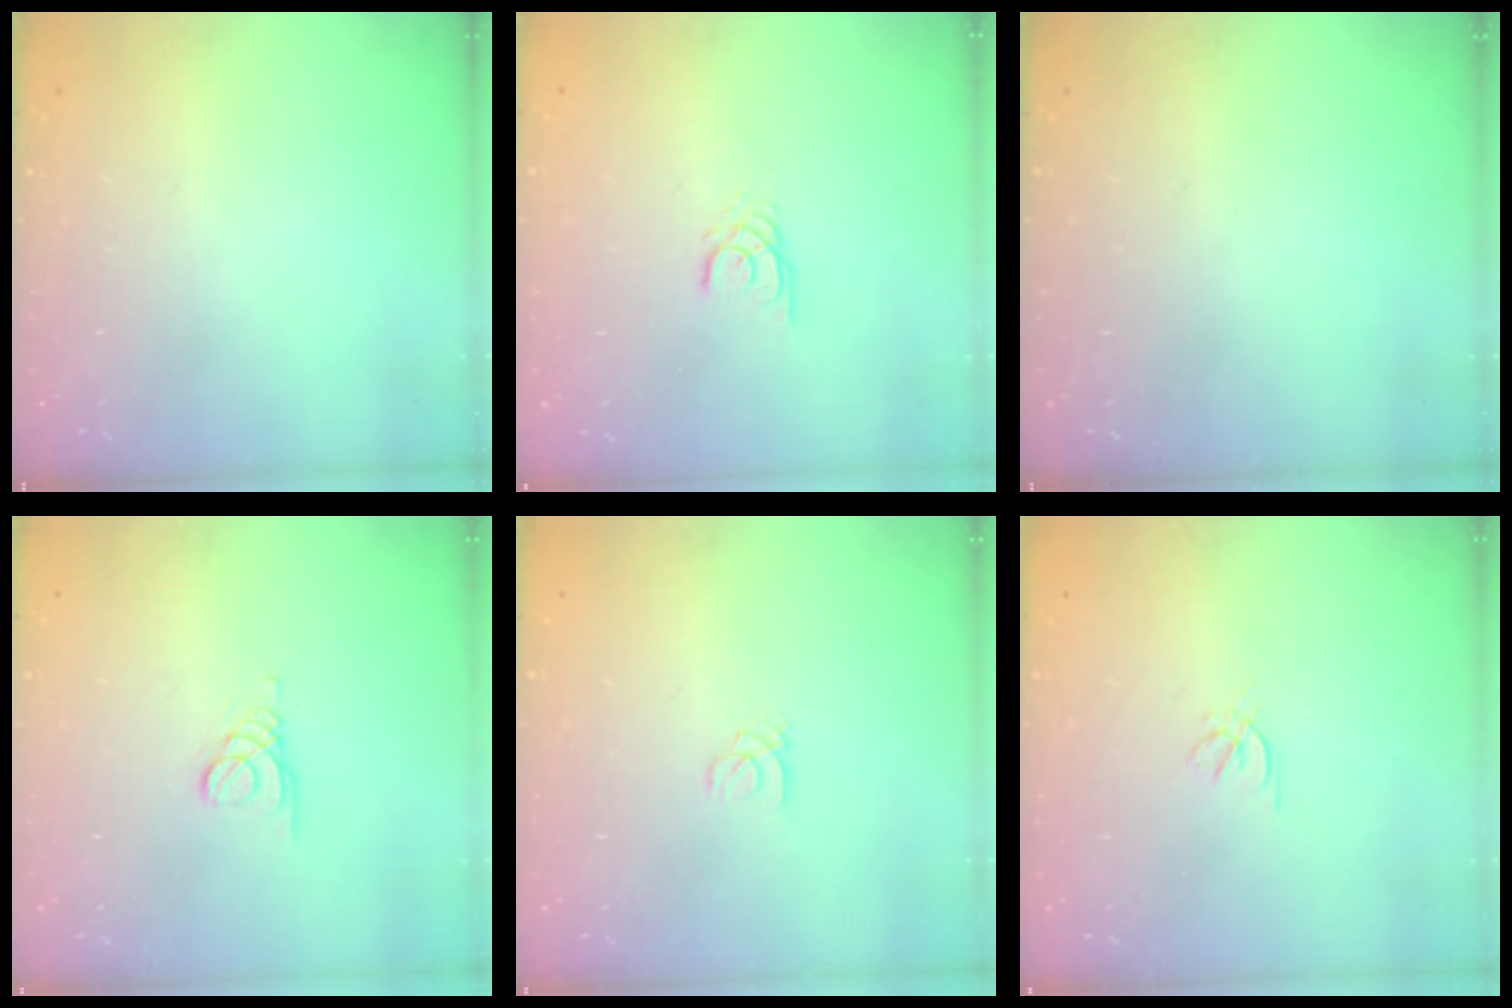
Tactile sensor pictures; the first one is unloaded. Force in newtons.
{"total": 2.2, "press": 2.2, "slide": 0.2}
{"total": 0.0}
{"total": 1.6, "press": 1.5, "slide": 0.2}
{"total": 1.0, "press": 1.0, "slide": 0.1}
{"total": 1.6, "press": 1.5, "slide": 0.5}